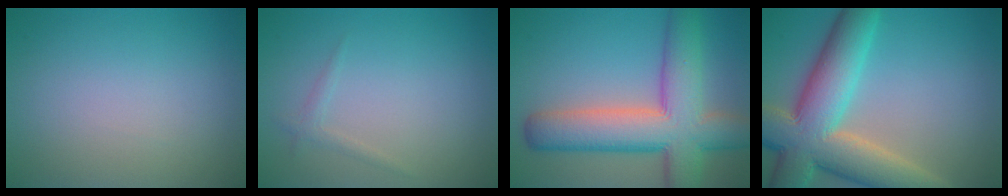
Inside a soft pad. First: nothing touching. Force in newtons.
{"total": 0.9, "press": 0.9, "slide": 0.0}
{"total": 10.4, "press": 10.4, "slide": 0.6}
{"total": 11.6, "press": 11.5, "slide": 1.3}